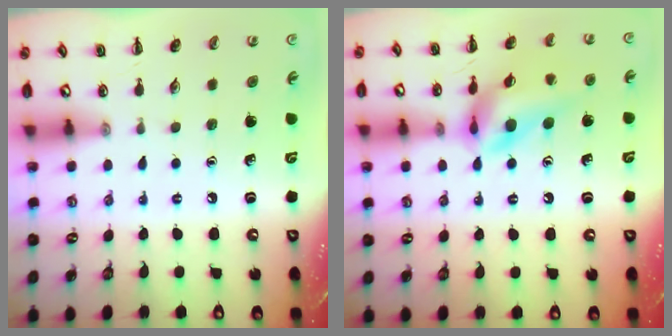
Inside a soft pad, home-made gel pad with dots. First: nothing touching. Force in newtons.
{"total": 13.4, "press": 13.0, "slide": 3.0}